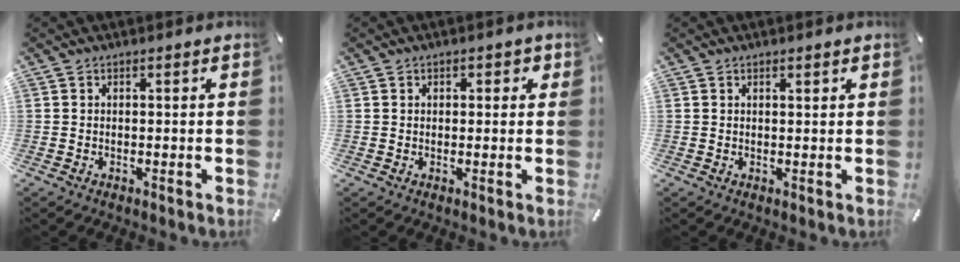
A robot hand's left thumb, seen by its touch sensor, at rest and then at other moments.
{"total": 1.4, "force": [0.4, 1.0, 0.8], "torque": [-0.009, 0.003, 0.003]}
{"total": 0.8, "force": [0.7, 0.2, 0.5], "torque": [-0.009, 0.000, 0.012]}